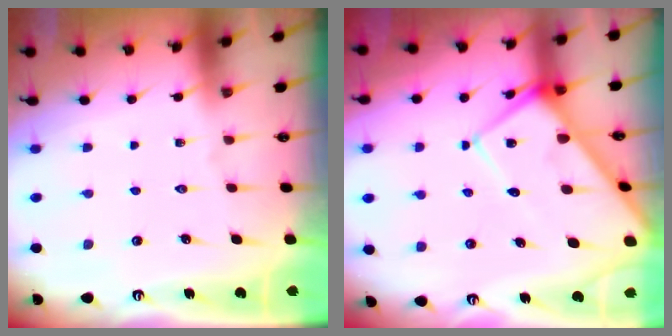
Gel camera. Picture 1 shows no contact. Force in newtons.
{"total": 10.9, "press": 10.9, "slide": 1.0}